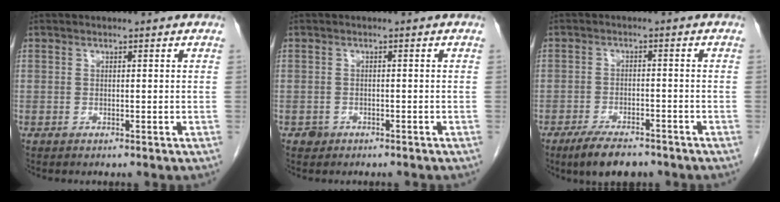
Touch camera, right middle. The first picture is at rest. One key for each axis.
{"total": 1.2, "fx": -0.9, "fy": 0.9, "fz": 0.1, "tx": -0.005, "ty": 0.003, "tz": -0.012}
{"total": 6.9, "fx": -5.3, "fy": 2.3, "fz": 3.7, "tx": -0.065, "ty": -0.007, "tz": -0.087}